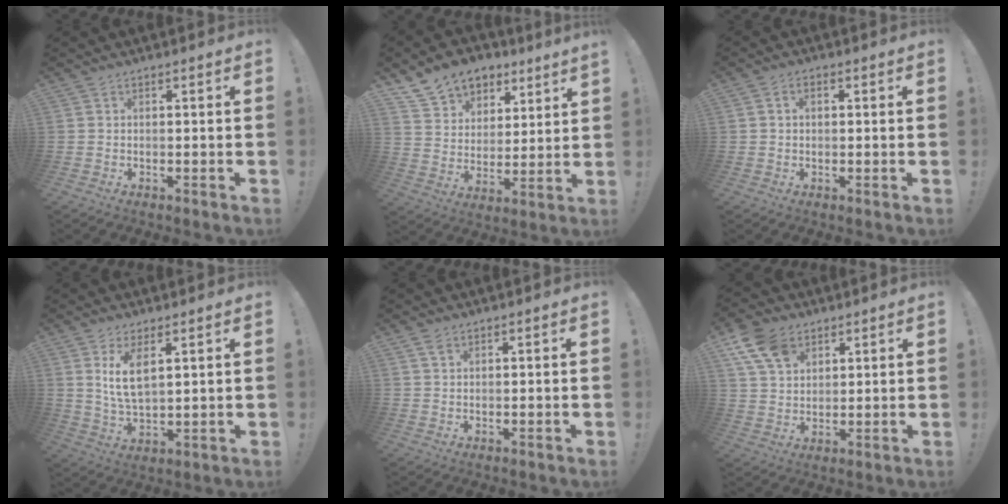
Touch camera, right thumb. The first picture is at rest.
{"total": 12.6, "force": [9.3, 7.8, 3.5], "torque": [-0.063, -0.063, 0.178]}
{"total": 1.8, "force": [0.1, 1.4, 1.2], "torque": [-0.023, 0.006, 0.000]}
{"total": 8.0, "force": [3.6, 3.3, 6.3], "torque": [-0.127, -0.016, 0.061]}
{"total": 2.0, "force": [1.3, 0.9, 1.2], "torque": [-0.024, -0.001, 0.025]}
{"total": 11.8, "force": [6.3, 7.8, 6.2], "torque": [-0.119, -0.020, 0.123]}